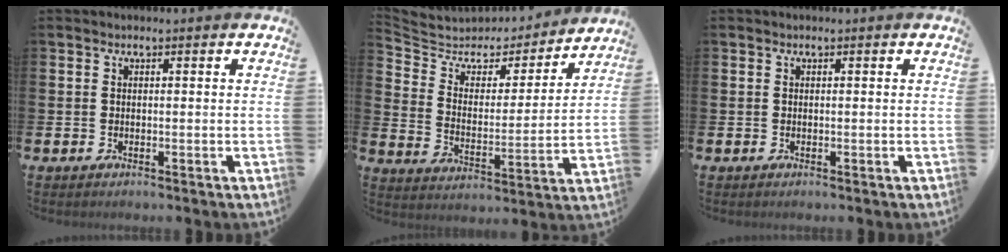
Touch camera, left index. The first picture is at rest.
{"total": 5.5, "force": [4.5, 3.0, 0.9], "torque": [-0.056, -0.036, 0.073]}
{"total": 0.0}